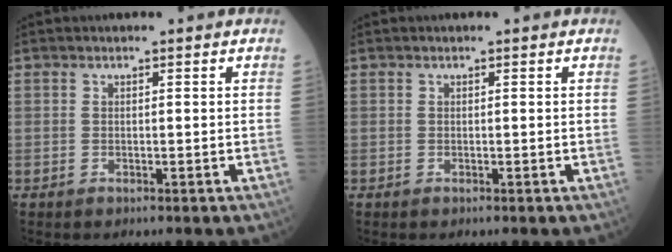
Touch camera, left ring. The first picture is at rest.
{"total": 0.0}